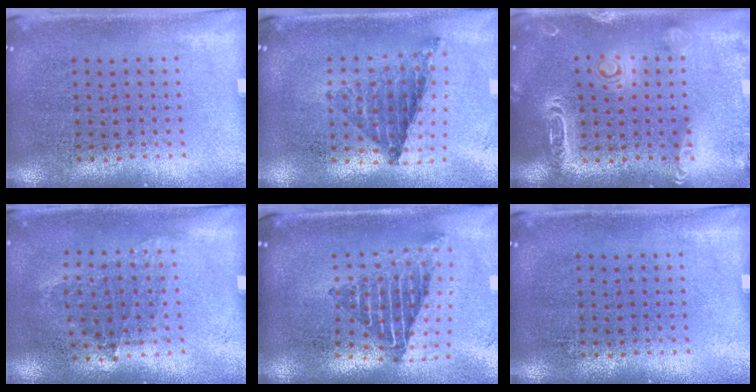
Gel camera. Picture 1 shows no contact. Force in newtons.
{"total": 0.7, "press": 0.7, "slide": 0.0}
{"total": 2.0, "press": 1.9, "slide": 0.6}
{"total": 1.0, "press": 0.8, "slide": 0.6}
{"total": 2.3, "press": 1.6, "slide": 1.7}
{"total": 0.0}